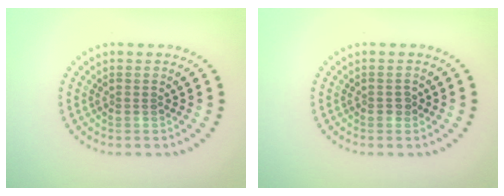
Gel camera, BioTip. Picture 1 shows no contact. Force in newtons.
{"total": 0.8, "press": 0.8, "slide": 0.3}